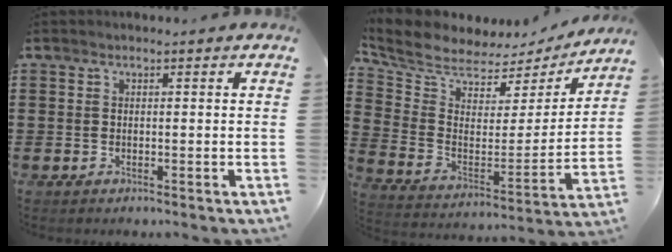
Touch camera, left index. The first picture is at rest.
{"total": 6.1, "force": [5.3, 2.8, 1.3], "torque": [-0.064, -0.044, 0.091]}